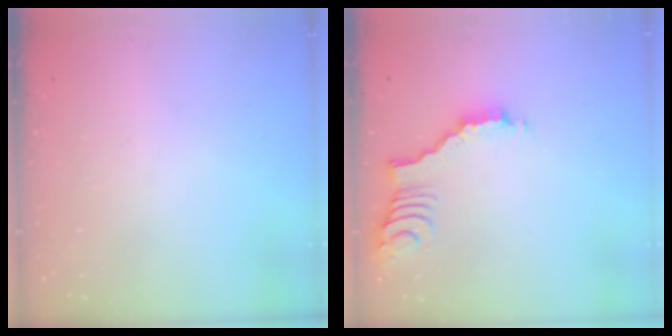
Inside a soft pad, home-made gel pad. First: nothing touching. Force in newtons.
{"total": 2.7, "press": 2.7, "slide": 0.3}